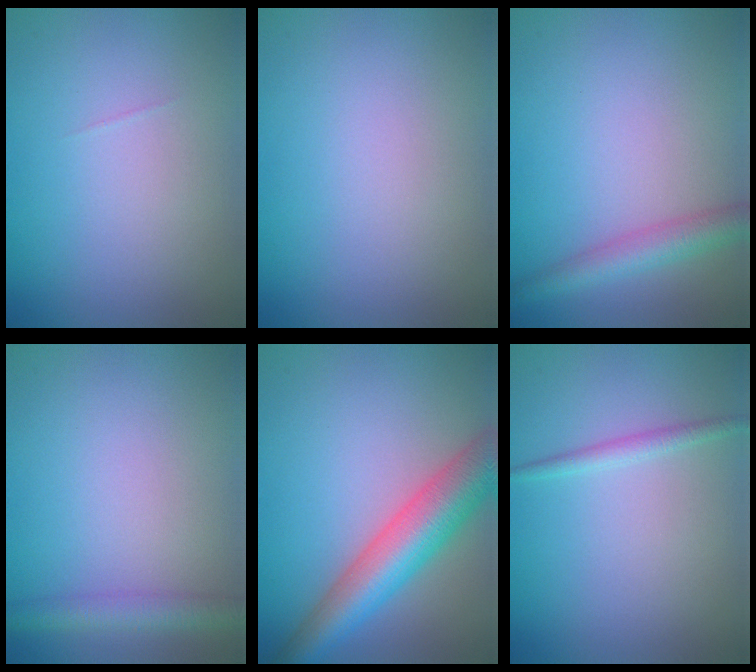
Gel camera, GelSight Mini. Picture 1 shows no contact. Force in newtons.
{"total": 0.0}
{"total": 3.2, "press": 3.2, "slide": 0.1}
{"total": 2.7, "press": 2.7, "slide": 0.1}
{"total": 7.5, "press": 7.5, "slide": 0.2}
{"total": 1.3, "press": 1.3, "slide": 0.1}